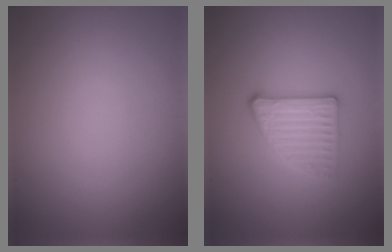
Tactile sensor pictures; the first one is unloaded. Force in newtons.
{"total": 2.8, "press": 2.5, "slide": 1.2}